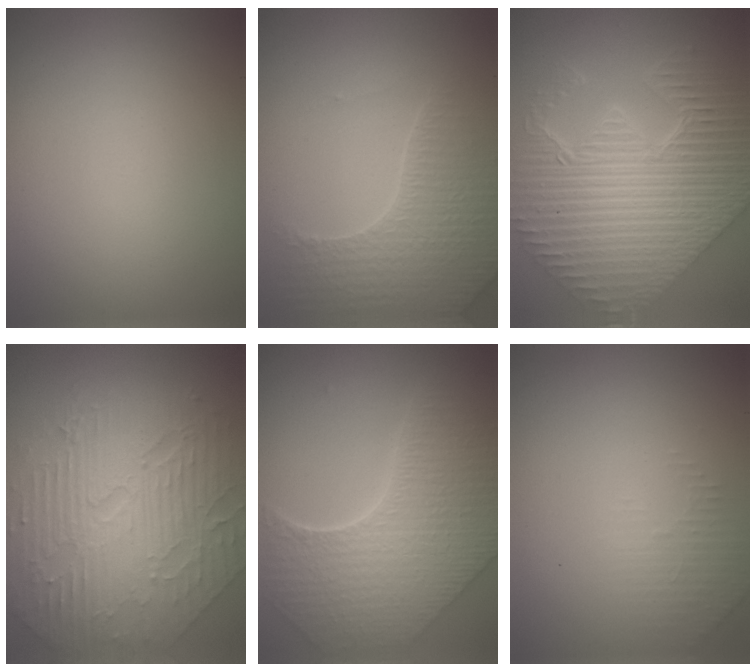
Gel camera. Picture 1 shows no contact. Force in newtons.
{"total": 4.0, "press": 3.9, "slide": 1.1}
{"total": 11.1, "press": 8.1, "slide": 7.6}
{"total": 10.1, "press": 6.7, "slide": 7.6}
{"total": 8.4, "press": 6.0, "slide": 5.8}
{"total": 1.5, "press": 1.5, "slide": 0.4}